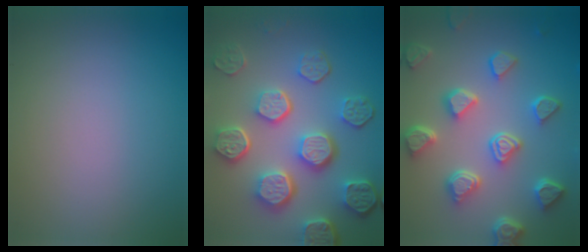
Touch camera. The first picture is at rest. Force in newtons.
{"total": 8.6, "press": 6.3, "slide": 5.9}
{"total": 6.7, "press": 5.3, "slide": 4.1}